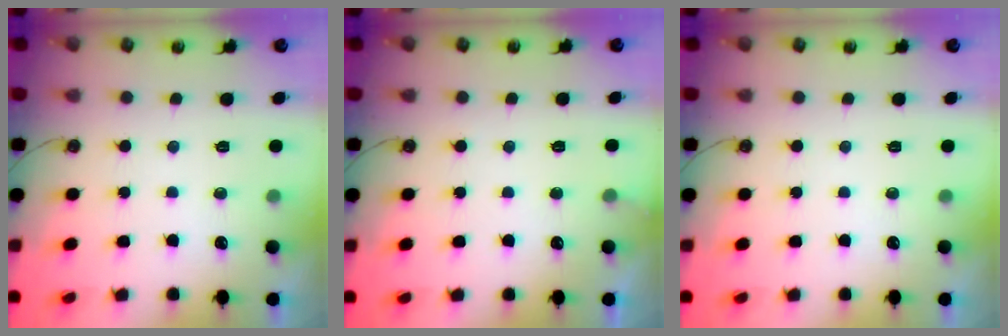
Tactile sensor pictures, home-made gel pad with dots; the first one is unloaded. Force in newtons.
{"total": 4.5, "press": 4.5, "slide": 0.3}
{"total": 0.0}